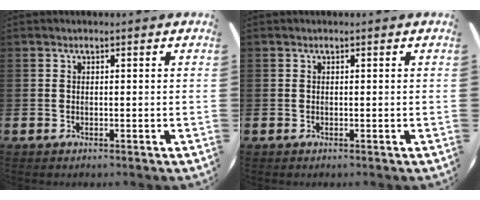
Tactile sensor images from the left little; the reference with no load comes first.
{"total": 0.0}